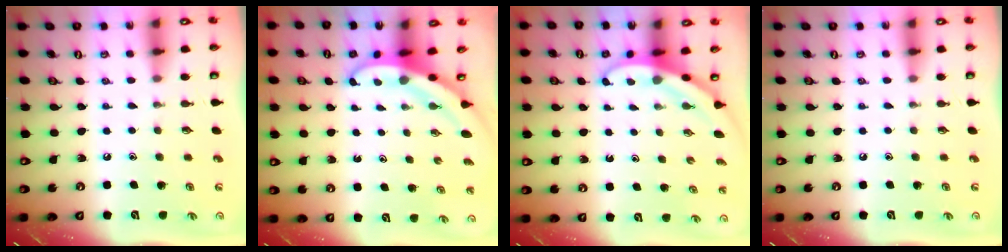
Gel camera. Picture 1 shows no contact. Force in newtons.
{"total": 5.5, "press": 5.5, "slide": 0.3}
{"total": 3.2, "press": 3.2, "slide": 0.1}
{"total": 0.0}